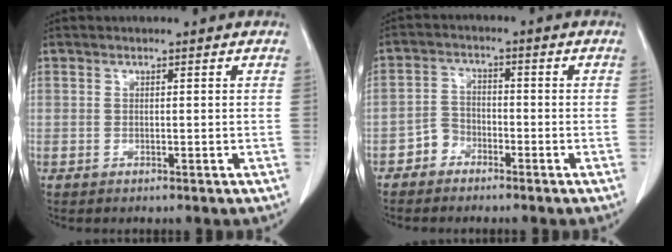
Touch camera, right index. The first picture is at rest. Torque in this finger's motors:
{"motor_torque": [-0.10, -0.05, -0.19, -0.06]}